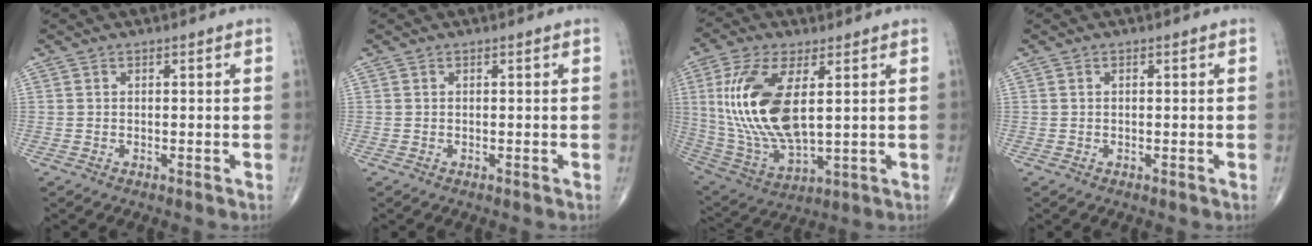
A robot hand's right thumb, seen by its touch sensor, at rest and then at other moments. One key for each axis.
{"total": 0.0}
{"total": 18.8, "fx": 3.6, "fy": 8.3, "fz": 16.5, "tx": -0.351, "ty": -0.020, "tz": 0.079}
{"total": 0.0}